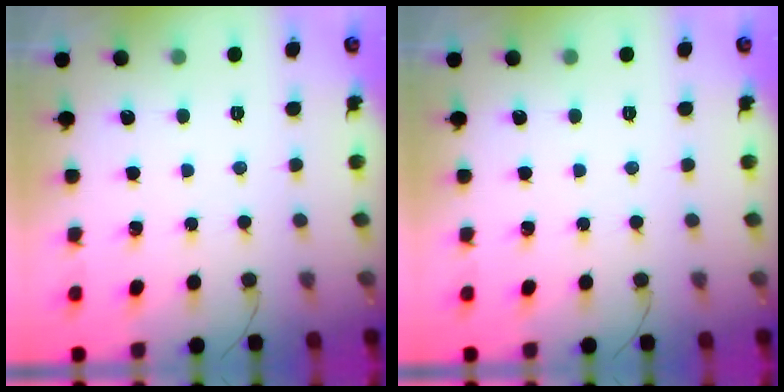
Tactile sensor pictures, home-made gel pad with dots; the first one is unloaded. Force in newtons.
{"total": 0.0}